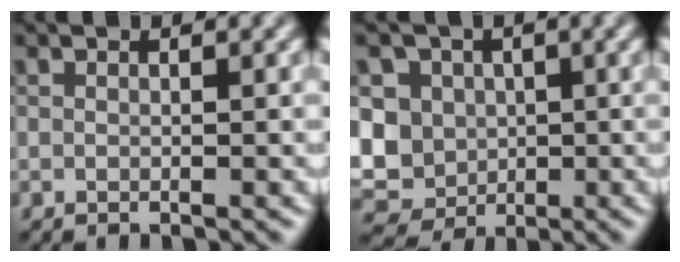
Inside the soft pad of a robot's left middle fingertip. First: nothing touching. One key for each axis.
{"total": 9.9, "fx": 0.4, "fy": 8.8, "fz": 4.5, "tx": -0.093, "ty": 0.025, "tz": -0.031}